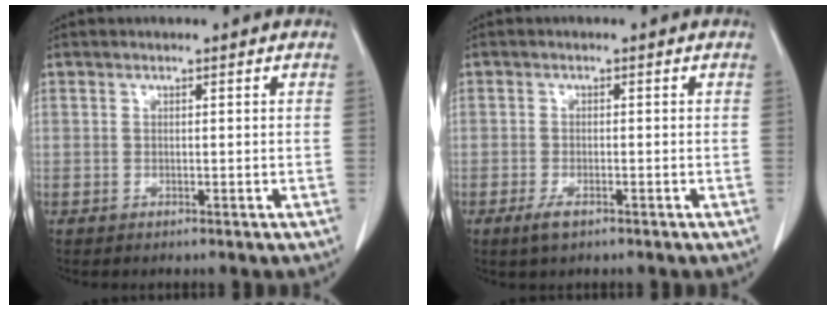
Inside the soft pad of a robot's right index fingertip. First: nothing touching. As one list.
[{"total": 2.4, "force": [-1.5, 0.8, 1.7], "torque": [-0.035, -0.002, -0.025]}]